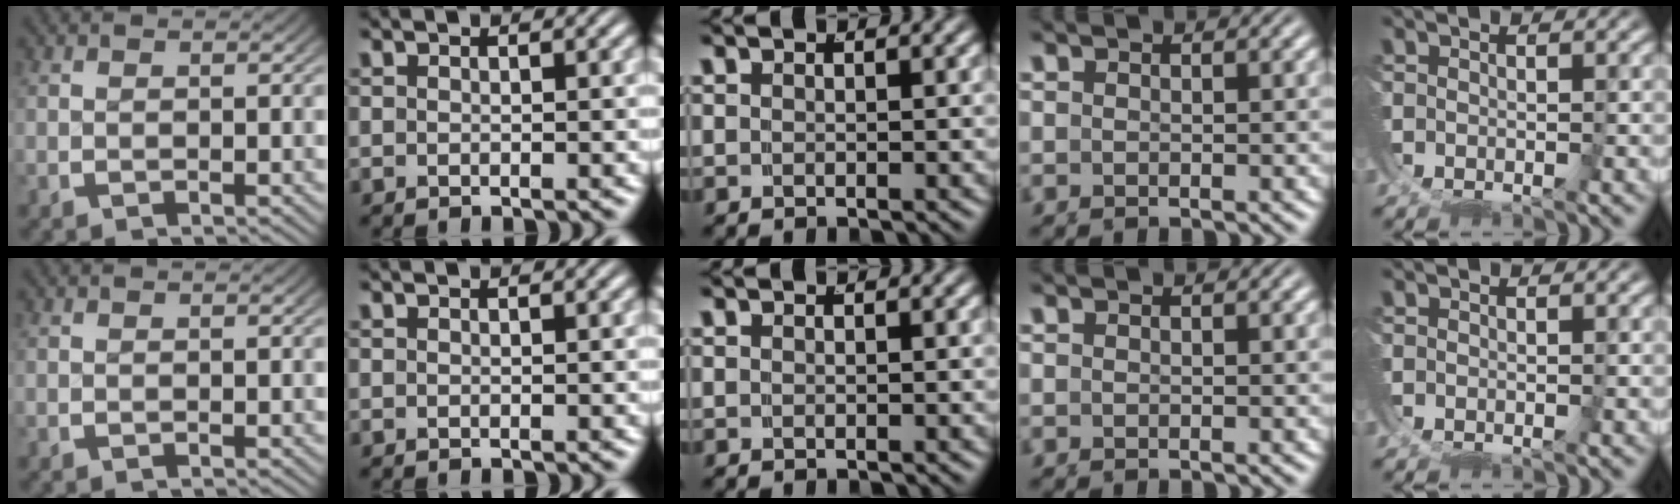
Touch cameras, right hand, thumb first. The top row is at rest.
{}